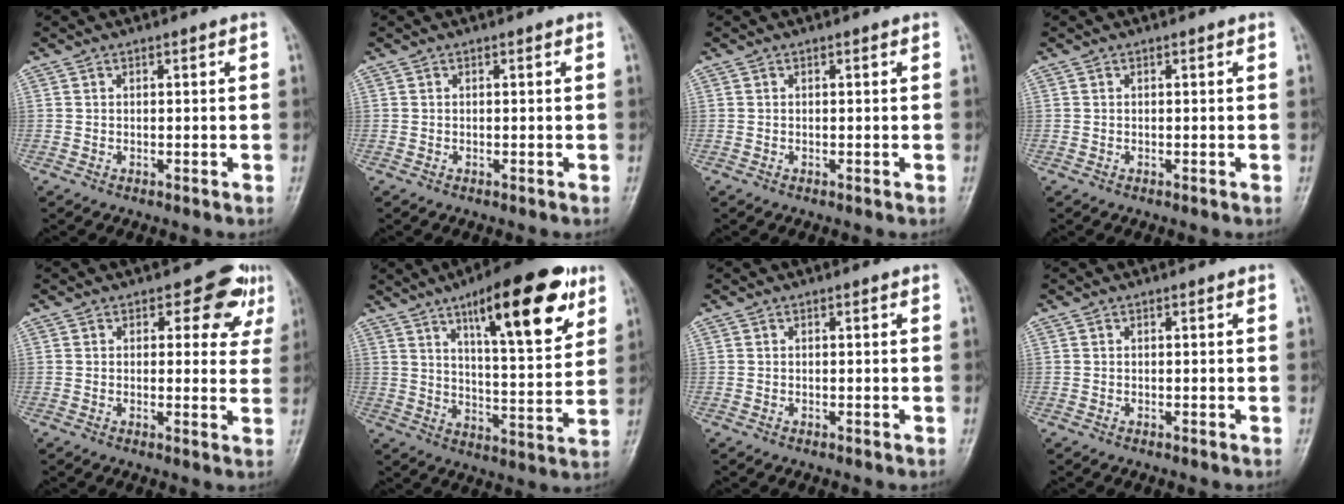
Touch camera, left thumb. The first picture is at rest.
{"total": 0.0}
{"total": 0.0}
{"total": 0.0}
{"total": 6.6, "force": [3.7, 4.2, 3.6], "torque": [-0.004, -0.015, 0.033]}
{"total": 19.9, "force": [10.7, 5.9, 15.7], "torque": [-0.197, -0.042, 0.160]}
{"total": 0.0}
{"total": 0.0}